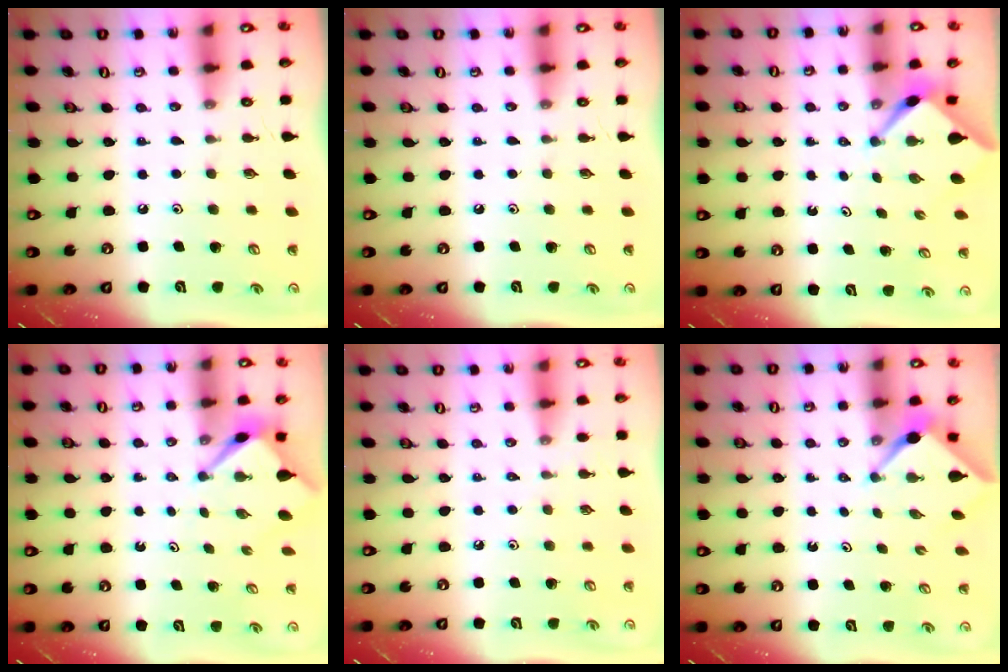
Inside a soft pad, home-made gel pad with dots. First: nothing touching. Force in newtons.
{"total": 0.0}
{"total": 2.5, "press": 2.4, "slide": 0.4}
{"total": 2.9, "press": 2.9, "slide": 0.2}
{"total": 1.8, "press": 1.7, "slide": 0.4}
{"total": 2.4, "press": 2.4, "slide": 0.3}